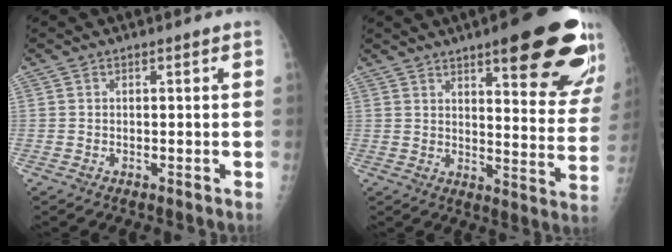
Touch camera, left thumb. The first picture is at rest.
{"total": 22.9, "force": [13.2, 5.7, 17.9], "torque": [-0.197, -0.057, 0.169]}